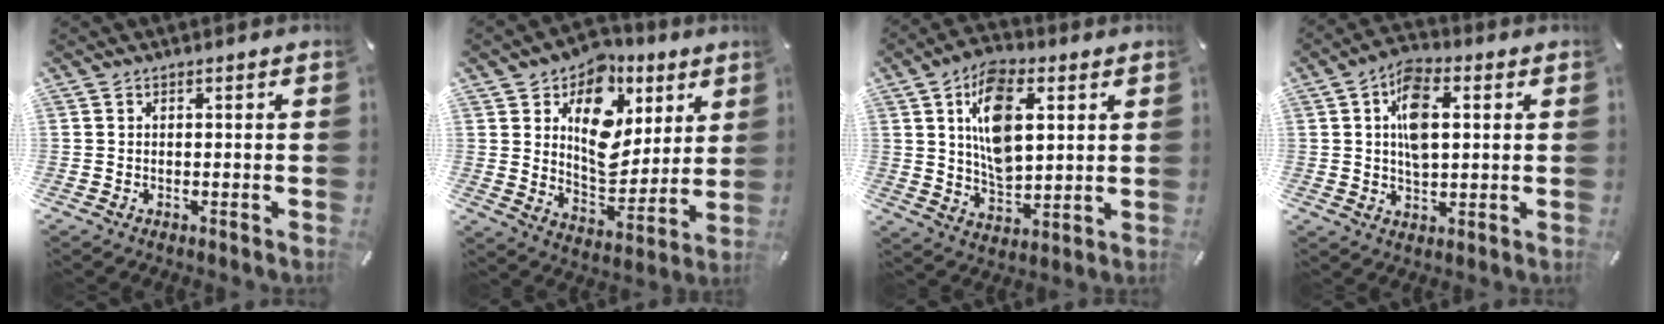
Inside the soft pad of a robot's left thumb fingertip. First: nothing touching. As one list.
[{"total": 15.0, "force": [5.9, 11.1, 8.2], "torque": [-0.107, -0.044, 0.108]}, {"total": 14.0, "force": [4.4, 8.3, 10.3], "torque": [-0.185, 0.002, 0.078]}, {"total": 9.9, "force": [2.1, 5.9, 7.7], "torque": [-0.125, 0.001, 0.034]}]